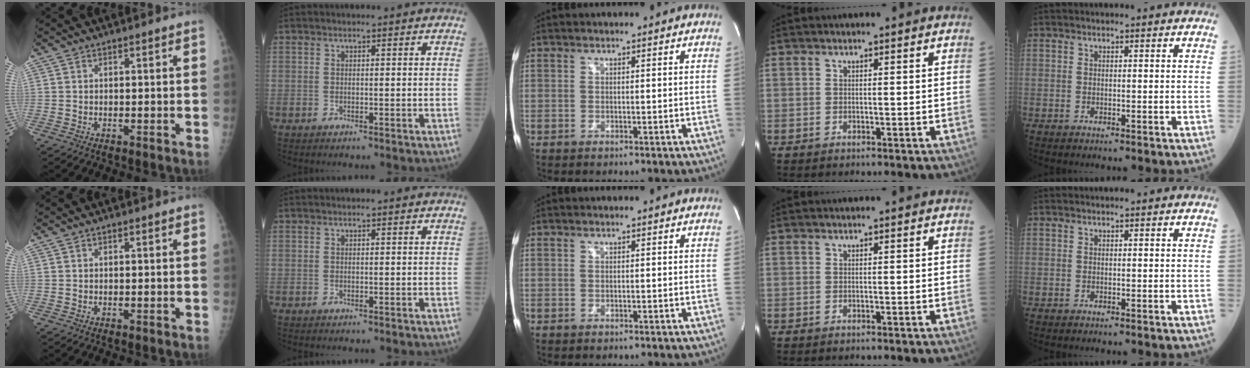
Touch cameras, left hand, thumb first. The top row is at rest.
{}